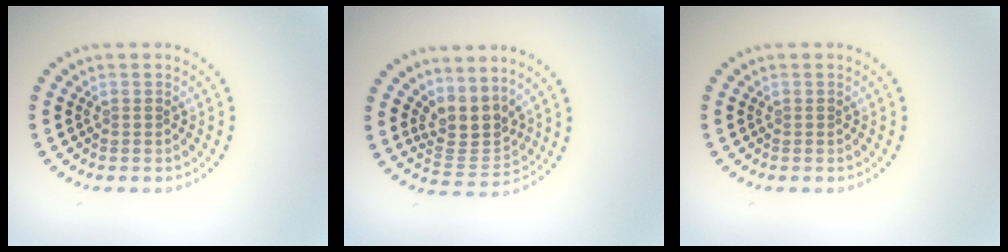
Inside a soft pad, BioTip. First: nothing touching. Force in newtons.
{"total": 3.4, "press": 2.7, "slide": 2.2}
{"total": 0.0}